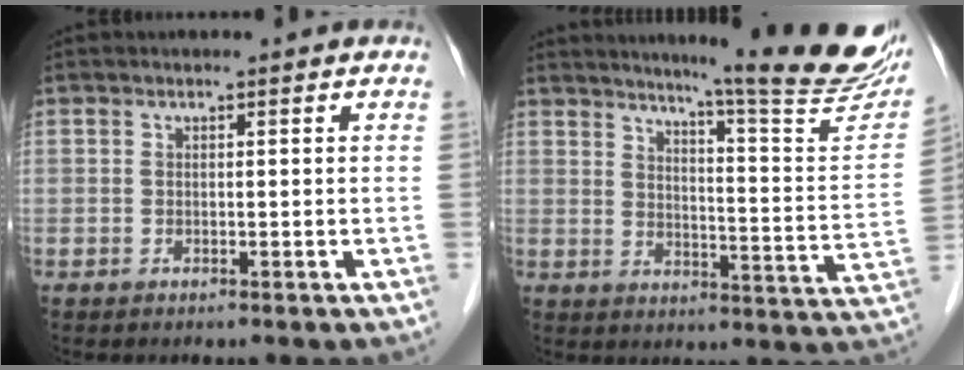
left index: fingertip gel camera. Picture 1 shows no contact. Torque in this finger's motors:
{"motor_torque": [0.18, -0.28, 0.44, 0.08]}